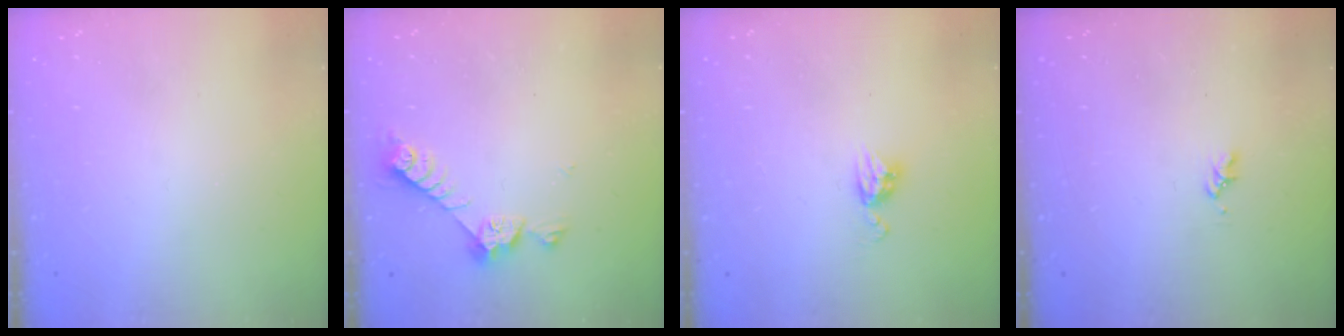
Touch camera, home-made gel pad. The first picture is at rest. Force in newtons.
{"total": 7.3, "press": 7.3, "slide": 0.6}
{"total": 5.9, "press": 5.9, "slide": 0.5}
{"total": 1.6, "press": 1.6, "slide": 0.3}